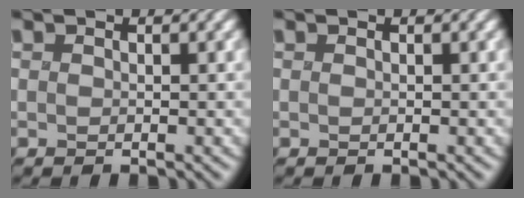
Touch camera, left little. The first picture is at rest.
{"total": 0.0}